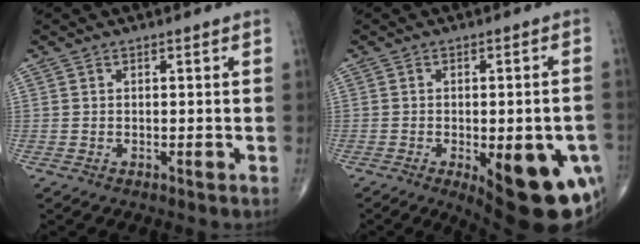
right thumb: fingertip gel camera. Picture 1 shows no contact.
{"total": 20.3, "force": [-7.4, 7.7, 17.3], "torque": [-0.160, 0.000, -0.076]}